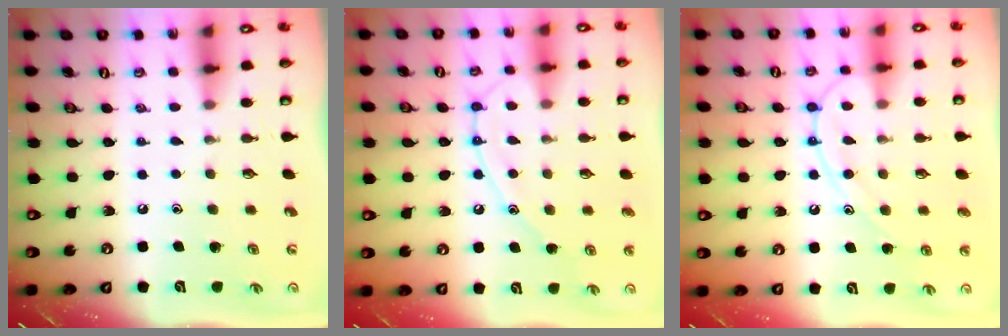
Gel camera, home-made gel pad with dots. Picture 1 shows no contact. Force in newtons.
{"total": 12.0, "press": 11.9, "slide": 1.1}
{"total": 12.6, "press": 12.6, "slide": 1.1}